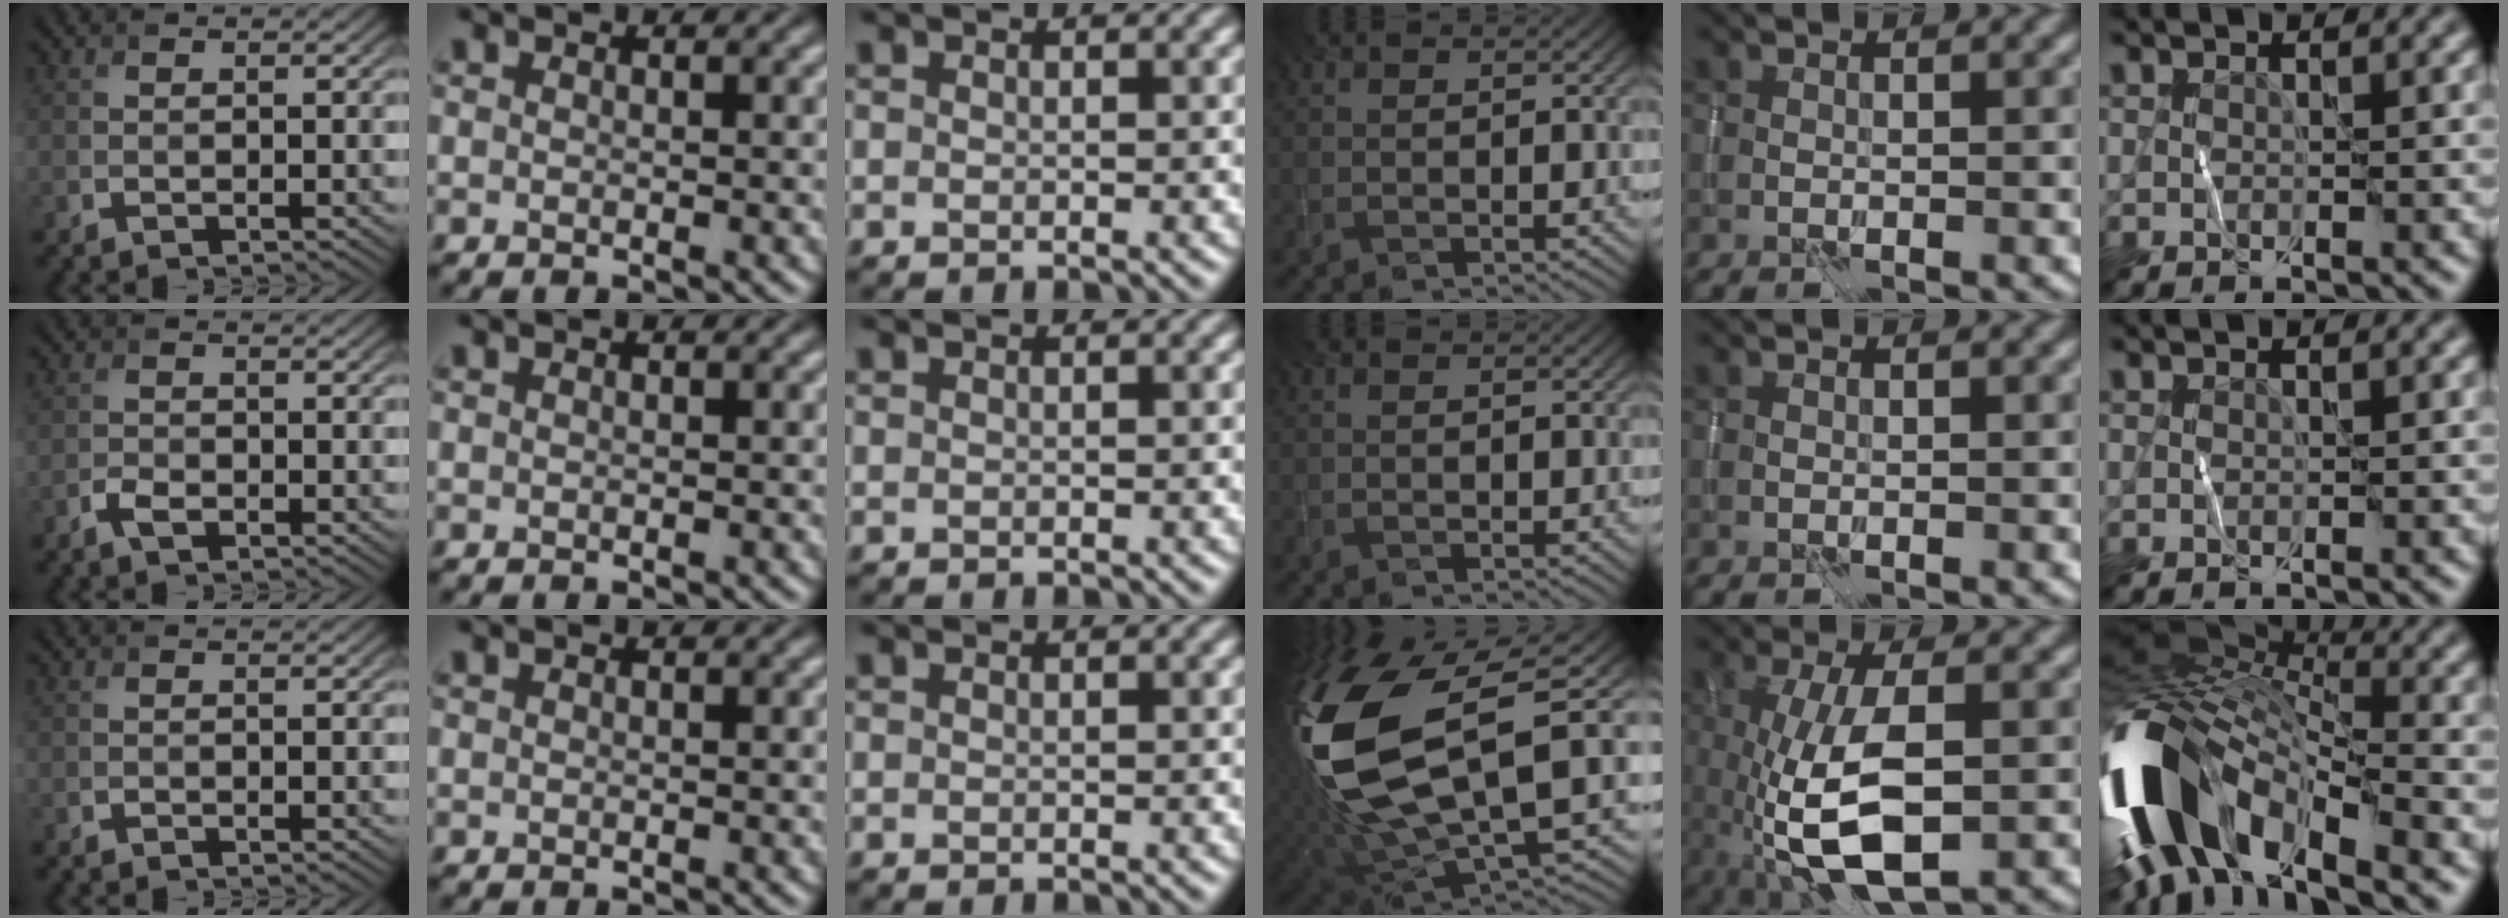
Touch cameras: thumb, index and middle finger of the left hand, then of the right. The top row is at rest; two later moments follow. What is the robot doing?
{"motion": "wipe", "object": "whiteboard"}